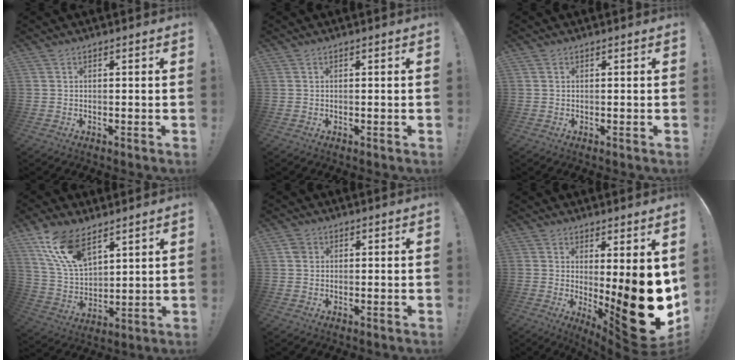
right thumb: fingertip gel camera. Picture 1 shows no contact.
{"total": 0.0}
{"total": 0.0}
{"total": 15.0, "force": [9.9, 7.4, 8.6], "torque": [-0.177, -0.048, 0.187]}
{"total": 2.2, "force": [0.7, 2.0, 0.8], "torque": [-0.001, -0.002, 0.011]}
{"total": 19.0, "force": [-2.4, 5.8, 17.9], "torque": [-0.201, -0.027, -0.019]}